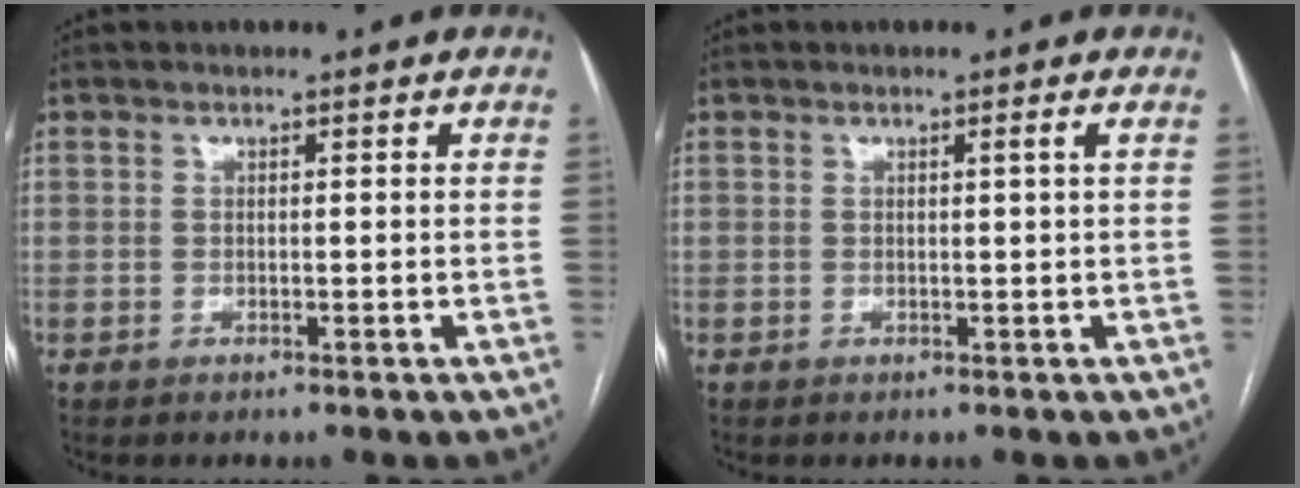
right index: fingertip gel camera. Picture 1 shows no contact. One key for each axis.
{"total": 0.8, "fx": 0.2, "fy": -0.4, "fz": 0.7, "tx": -0.014, "ty": -0.003, "tz": 0.007}